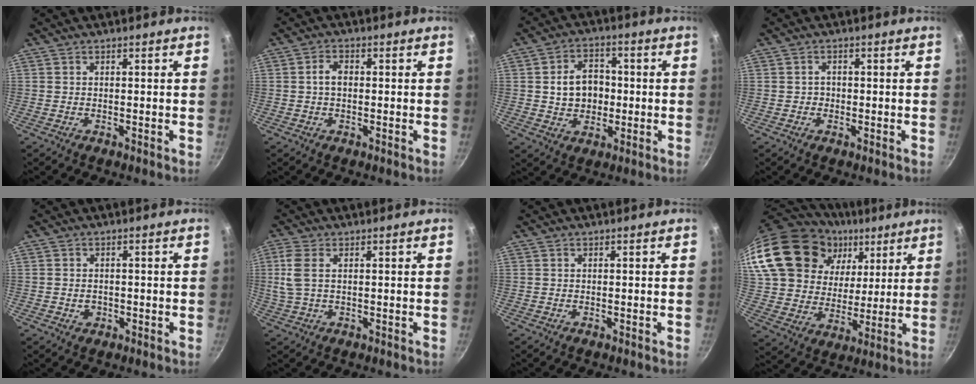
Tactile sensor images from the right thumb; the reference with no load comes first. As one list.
[{"total": 3.0, "force": [0.1, 1.9, 2.3], "torque": [-0.036, 0.009, -0.001]}, {"total": 9.0, "force": [0.2, 7.1, 5.5], "torque": [-0.065, 0.013, 0.004]}, {"total": 1.3, "force": [-0.2, 1.2, 0.5], "torque": [-0.004, 0.004, -0.004]}, {"total": 1.9, "force": [-0.5, 1.6, 0.8], "torque": [-0.007, 0.004, -0.006]}, {"total": 5.2, "force": [0.9, 2.4, 4.5], "torque": [-0.108, 0.003, 0.021]}, {"total": 0.0}, {"total": 29.8, "force": [14.0, 20.4, 16.6], "torque": [-0.325, 0.000, 0.263]}]